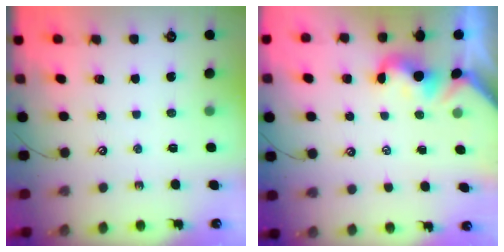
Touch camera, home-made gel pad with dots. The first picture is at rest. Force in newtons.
{"total": 1.5, "press": 1.4, "slide": 0.5}